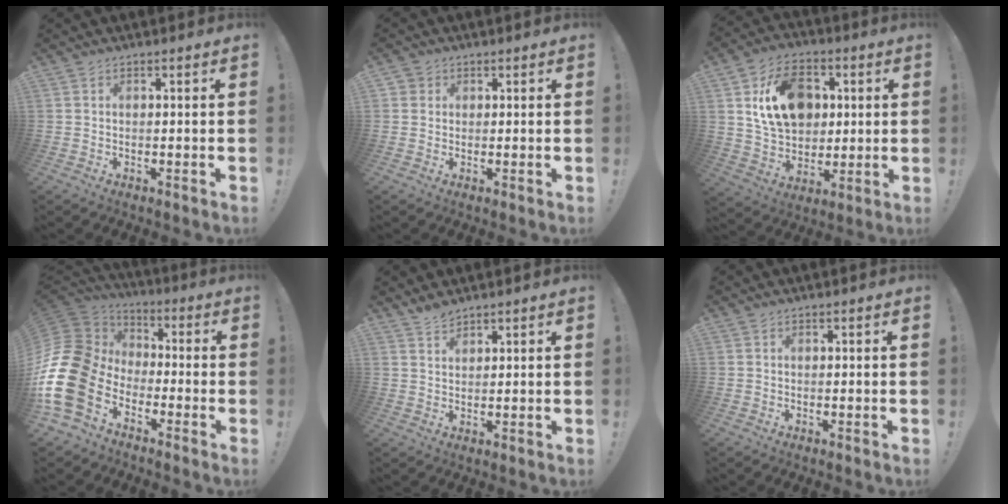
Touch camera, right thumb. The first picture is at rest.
{"total": 2.1, "force": [0.7, 1.9, 0.3], "torque": [-0.002, -0.001, 0.013]}
{"total": 17.1, "force": [4.2, 13.1, 10.2], "torque": [-0.150, -0.008, 0.084]}
{"total": 20.3, "force": [-6.2, 14.4, 12.9], "torque": [-0.274, 0.029, -0.090]}
{"total": 3.1, "force": [2.8, 0.8, 0.9], "torque": [-0.005, -0.022, 0.049]}
{"total": 0.0}